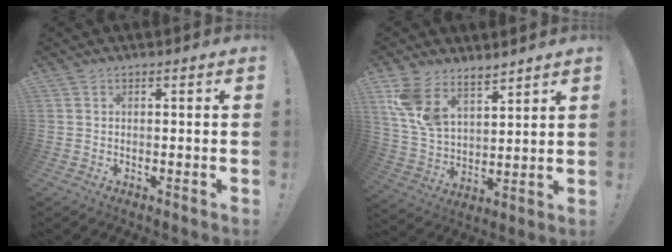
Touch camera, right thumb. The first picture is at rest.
{"total": 11.7, "force": [8.9, 5.9, 4.8], "torque": [-0.112, -0.053, 0.177]}